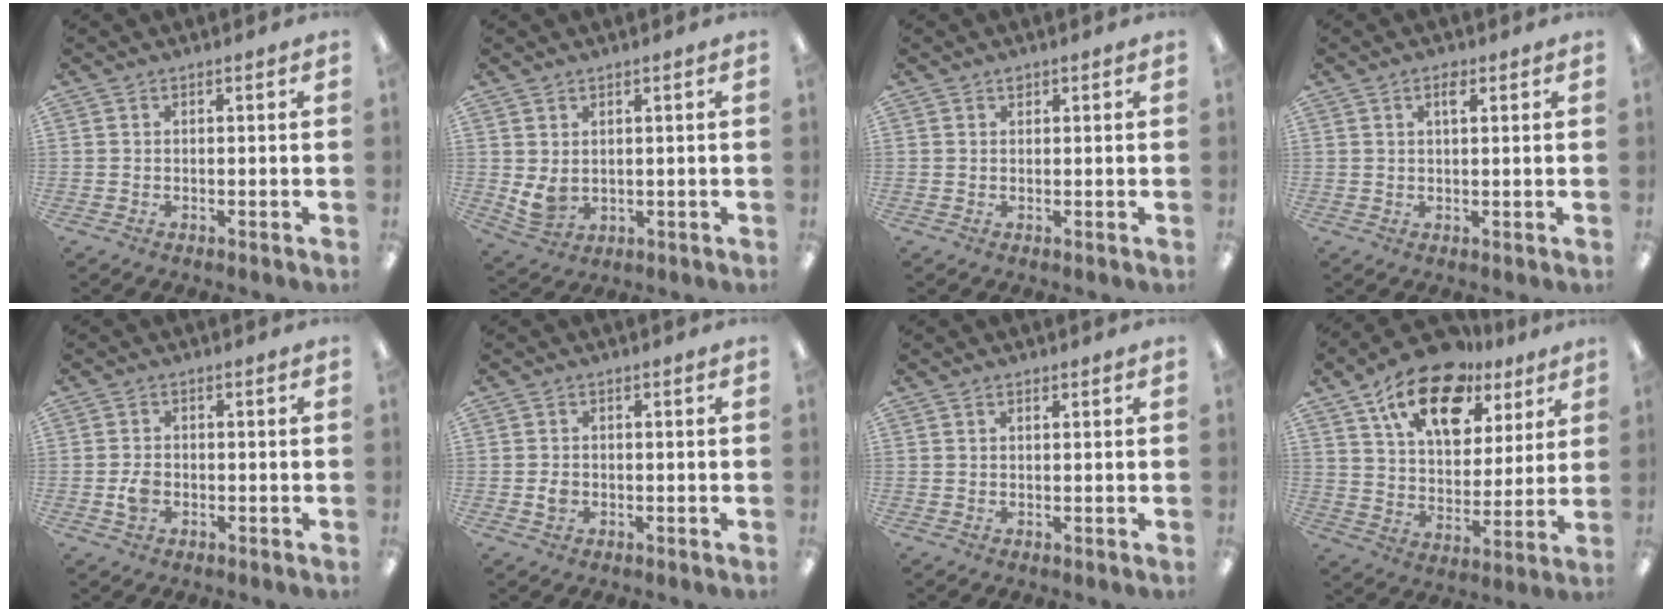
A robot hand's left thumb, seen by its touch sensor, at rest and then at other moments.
{"total": 4.6, "force": [1.4, 3.4, 2.8], "torque": [-0.065, -0.014, 0.024]}
{"total": 1.0, "force": [0.6, 0.6, 0.4], "torque": [0.000, -0.001, 0.009]}
{"total": 2.9, "force": [1.5, 1.2, 2.2], "torque": [-0.031, -0.003, 0.022]}
{"total": 3.1, "force": [-0.7, 2.3, 2.0], "torque": [-0.042, 0.001, -0.014]}
{"total": 2.0, "force": [-0.4, 1.6, 1.2], "torque": [-0.021, 0.003, -0.007]}
{"total": 0.8, "force": [0.5, 0.4, 0.5], "torque": [-0.003, -0.002, 0.007]}
{"total": 18.3, "force": [11.2, 10.0, 10.5], "torque": [-0.168, -0.056, 0.196]}